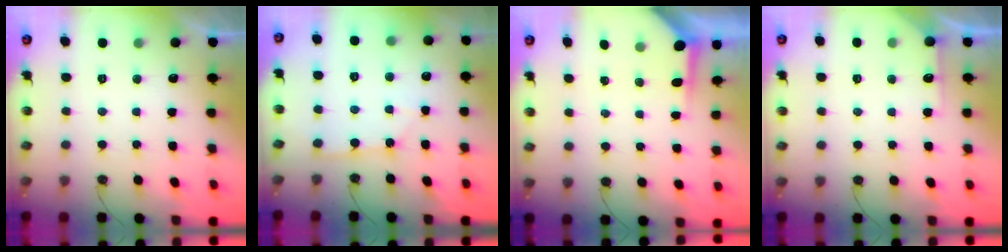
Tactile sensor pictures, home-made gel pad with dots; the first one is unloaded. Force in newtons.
{"total": 2.5, "press": 2.5, "slide": 0.3}
{"total": 3.8, "press": 3.8, "slide": 0.4}
{"total": 5.4, "press": 5.4, "slide": 0.6}